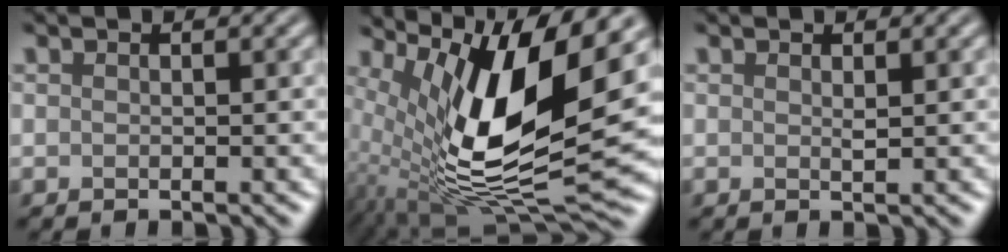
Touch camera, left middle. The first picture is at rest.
{"total": 14.4, "force": [3.2, 4.7, 13.3], "torque": [-0.239, -0.010, 0.058]}
{"total": 0.5, "force": [0.2, 0.0, 0.5], "torque": [-0.010, -0.002, 0.003]}